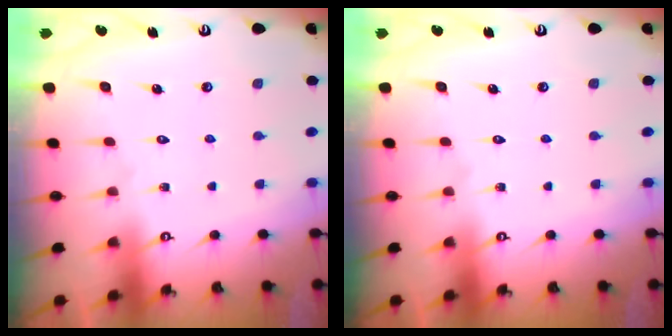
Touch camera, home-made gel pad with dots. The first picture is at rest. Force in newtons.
{"total": 0.0}